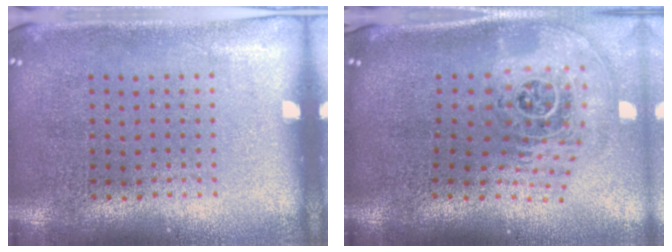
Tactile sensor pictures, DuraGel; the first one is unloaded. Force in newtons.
{"total": 2.5, "press": 1.7, "slide": 1.8}